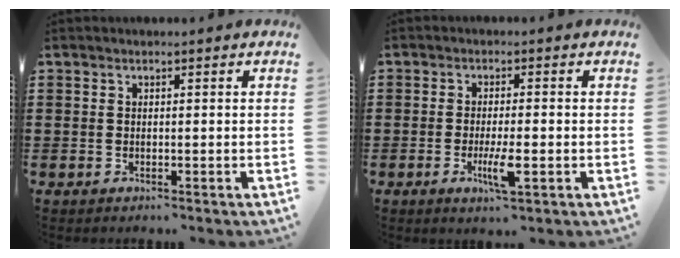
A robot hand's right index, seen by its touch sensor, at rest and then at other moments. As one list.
[{"total": 4.9, "force": [-1.6, 0.9, 4.5], "torque": [-0.087, -0.009, -0.030]}]